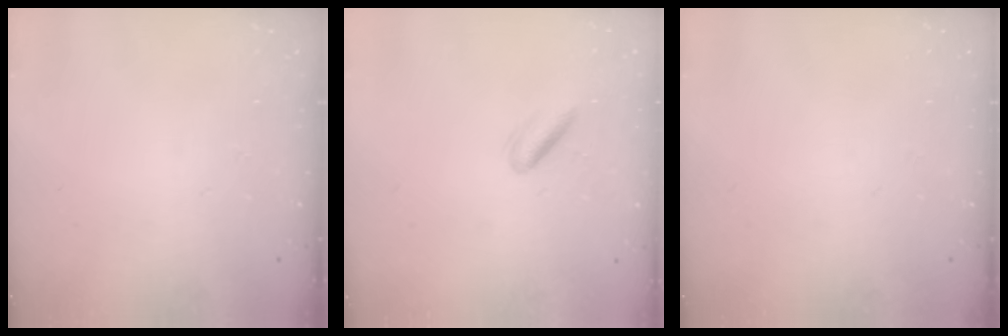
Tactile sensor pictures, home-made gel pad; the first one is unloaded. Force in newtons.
{"total": 2.7, "press": 2.6, "slide": 0.8}
{"total": 0.0}